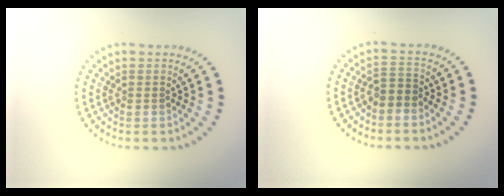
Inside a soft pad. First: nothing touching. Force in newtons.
{"total": 1.9, "press": 1.5, "slide": 1.1}